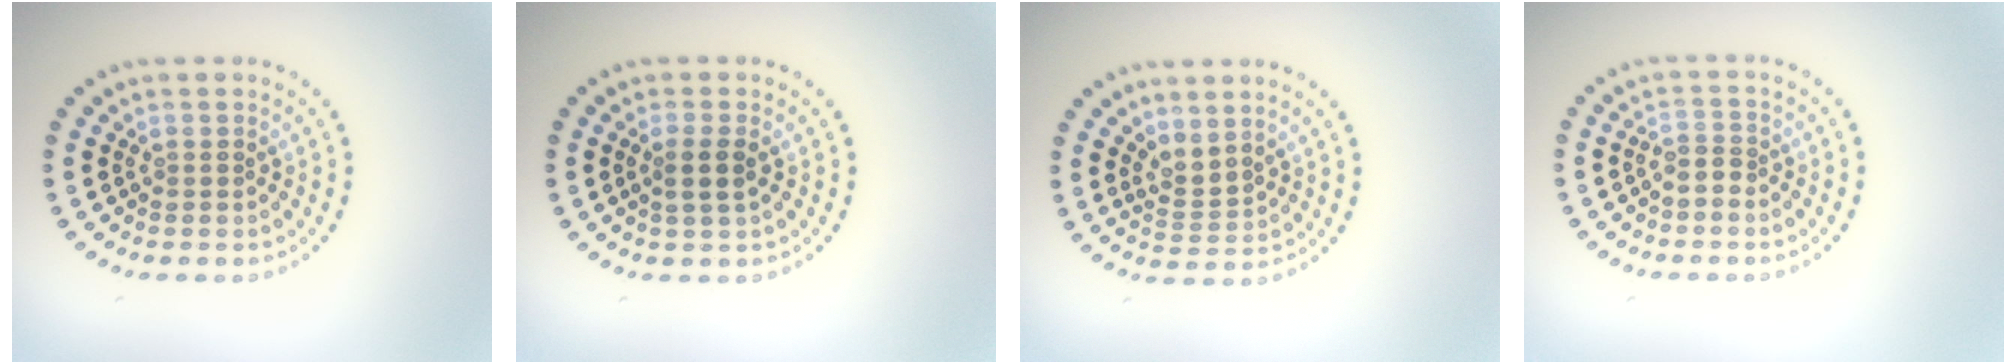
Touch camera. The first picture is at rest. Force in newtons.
{"total": 1.9, "press": 1.7, "slide": 0.9}
{"total": 2.1, "press": 1.4, "slide": 1.6}
{"total": 1.6, "press": 1.2, "slide": 1.1}